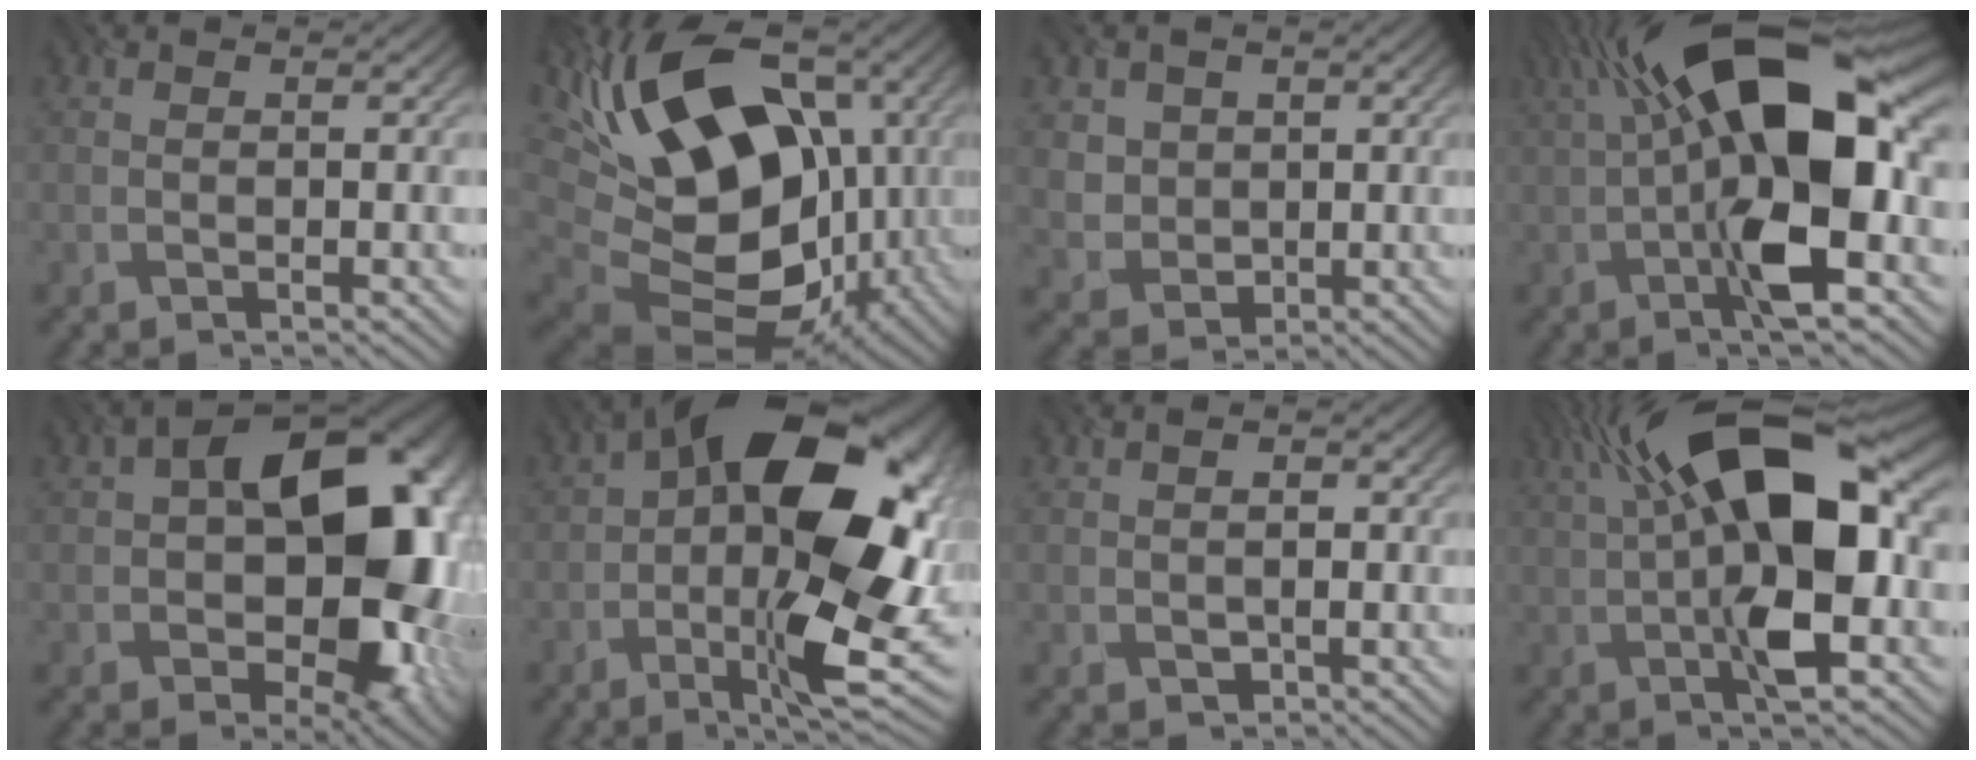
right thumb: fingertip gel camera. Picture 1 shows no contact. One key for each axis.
{"total": 19.3, "fx": 2.2, "fy": 12.8, "fz": 14.3, "tx": -0.266, "ty": -0.010, "tz": 0.038}
{"total": 4.8, "fx": 1.7, "fy": 4.3, "fz": 1.3, "tx": -0.064, "ty": -0.013, "tz": 0.041}
{"total": 17.9, "fx": 0.7, "fy": 6.9, "fz": 16.5, "tx": -0.279, "ty": 0.040, "tz": -0.007}
{"total": 18.2, "fx": 0.8, "fy": 12.1, "fz": 13.5, "tx": -0.150, "ty": -0.018, "tz": 0.024}
{"total": 19.9, "fx": 0.5, "fy": 8.9, "fz": 17.8, "tx": -0.278, "ty": 0.011, "tz": -0.002}
{"total": 1.7, "fx": -0.2, "fy": 1.3, "fz": 1.1, "tx": -0.016, "ty": -0.004, "tz": -0.001}
{"total": 16.3, "fx": 2.6, "fy": 6.7, "fz": 14.6, "tx": -0.251, "ty": 0.027, "tz": 0.027}